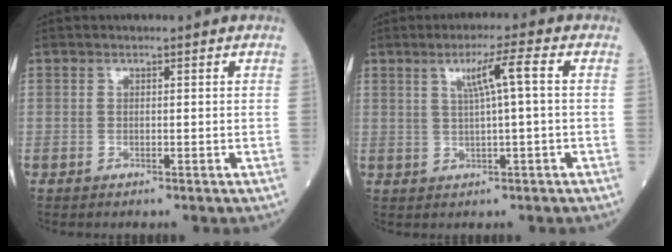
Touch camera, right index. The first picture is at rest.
{"total": 5.0, "force": [1.2, -0.6, 4.8], "torque": [-0.086, 0.007, 0.024]}